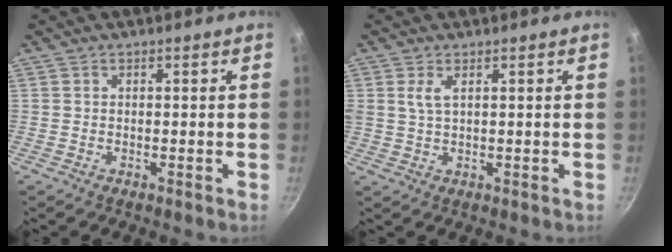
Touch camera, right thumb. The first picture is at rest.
{"total": 2.5, "force": [1.1, 1.0, 2.1], "torque": [-0.047, 0.001, 0.030]}